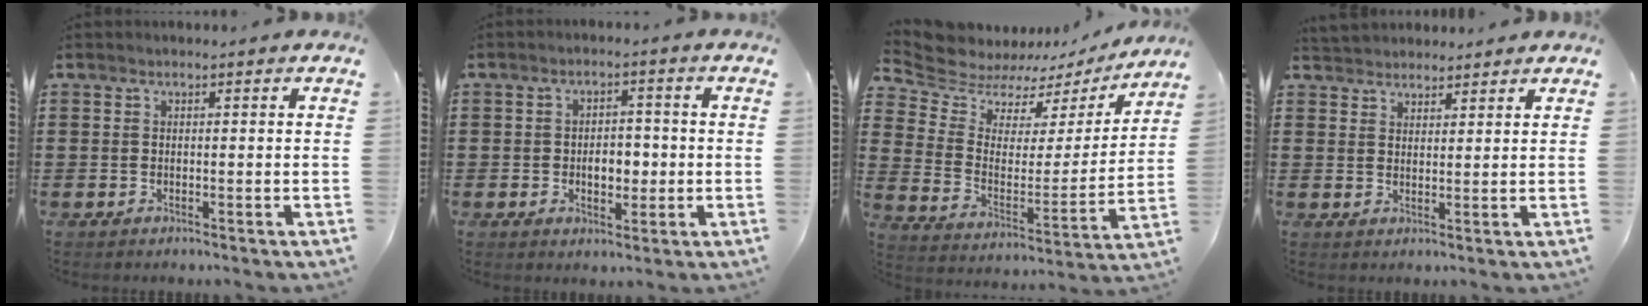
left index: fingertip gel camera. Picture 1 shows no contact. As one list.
[{"total": 4.4, "force": [-0.7, 2.7, 3.4], "torque": [-0.052, 0.001, -0.021]}, {"total": 7.0, "force": [6.3, 2.9, 0.9], "torque": [-0.061, -0.042, 0.112]}, {"total": 2.7, "force": [2.5, 0.9, -0.5], "torque": [0.000, 0.000, 0.048]}]